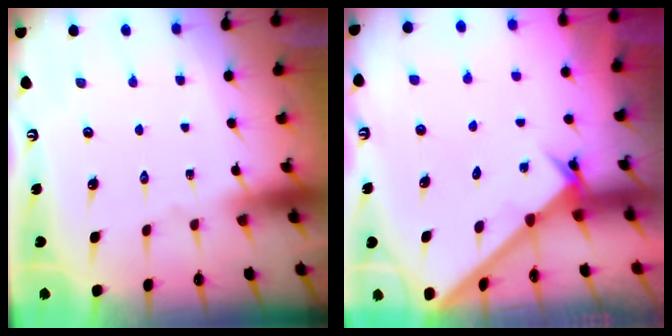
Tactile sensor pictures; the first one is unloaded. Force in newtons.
{"total": 2.2, "press": 2.2, "slide": 0.2}